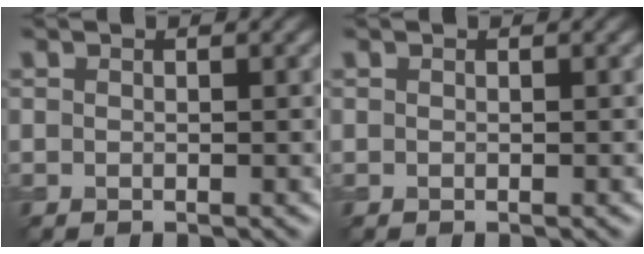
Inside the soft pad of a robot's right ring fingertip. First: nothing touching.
{"total": 0.0}